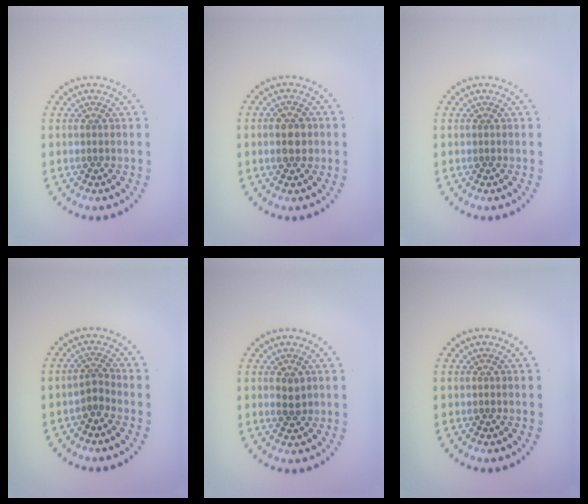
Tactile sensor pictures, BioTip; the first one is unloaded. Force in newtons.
{"total": 2.4, "press": 2.4, "slide": 0.1}
{"total": 0.0}
{"total": 1.7, "press": 1.1, "slide": 1.2}
{"total": 1.5, "press": 1.5, "slide": 0.1}
{"total": 0.0}